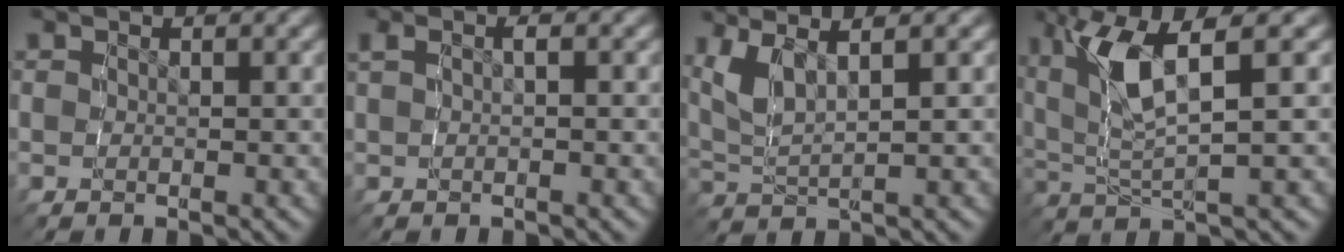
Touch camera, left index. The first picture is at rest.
{"total": 1.4, "force": [0.4, 0.7, 1.1], "torque": [-0.018, 0.003, 0.011]}
{"total": 7.3, "force": [2.7, 4.8, 4.8], "torque": [-0.119, 0.000, 0.044]}
{"total": 6.7, "force": [2.0, 3.0, 5.7], "torque": [-0.124, -0.006, 0.041]}